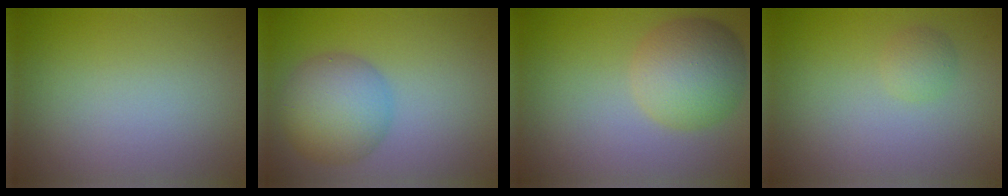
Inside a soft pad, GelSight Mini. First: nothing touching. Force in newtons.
{"total": 5.8, "press": 5.8, "slide": 0.2}
{"total": 5.9, "press": 5.9, "slide": 0.3}
{"total": 1.3, "press": 1.3, "slide": 0.1}